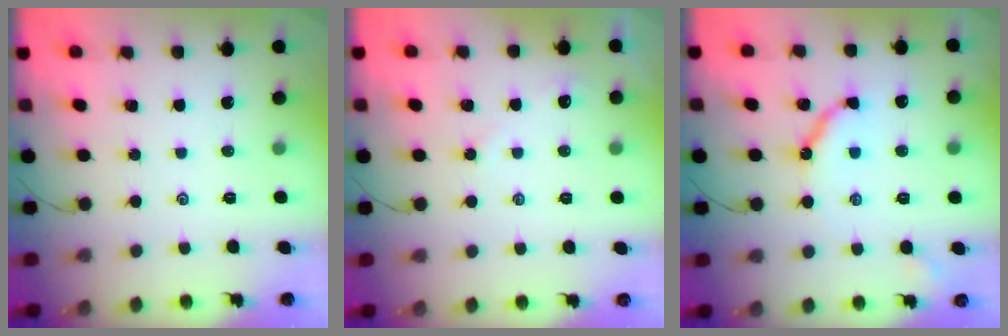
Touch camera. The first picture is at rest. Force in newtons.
{"total": 2.4, "press": 2.4, "slide": 0.4}
{"total": 10.1, "press": 10.1, "slide": 0.9}